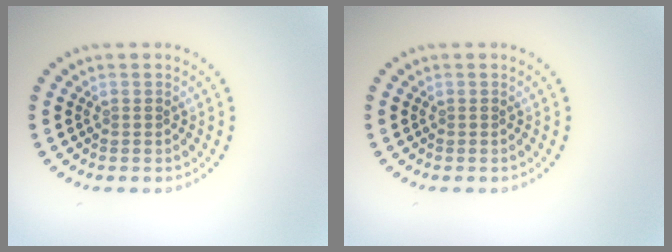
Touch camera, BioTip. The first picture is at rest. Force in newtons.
{"total": 0.0}